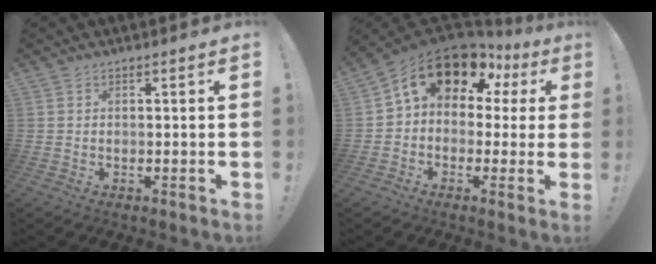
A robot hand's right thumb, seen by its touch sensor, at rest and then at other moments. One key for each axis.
{"total": 13.8, "fx": 8.0, "fy": 7.7, "fz": 8.1, "tx": -0.124, "ty": -0.053, "tz": 0.139}